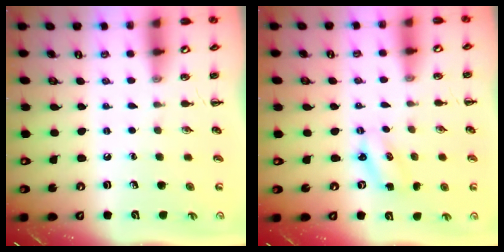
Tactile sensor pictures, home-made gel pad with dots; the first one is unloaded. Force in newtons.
{"total": 2.4, "press": 2.3, "slide": 0.5}